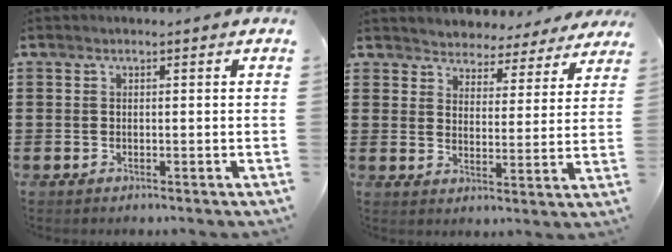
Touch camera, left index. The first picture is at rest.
{"total": 4.1, "force": [4.1, 0.4, -0.7], "torque": [-0.014, -0.031, 0.068]}